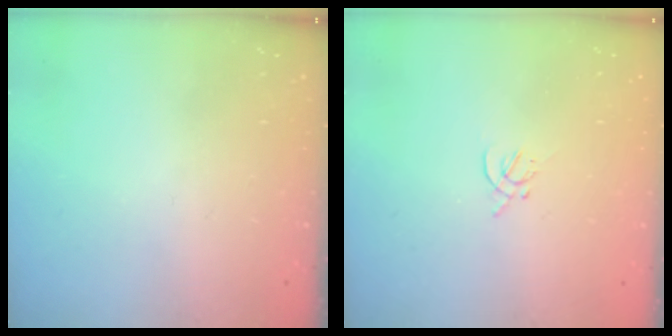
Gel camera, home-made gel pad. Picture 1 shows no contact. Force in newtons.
{"total": 1.4, "press": 1.3, "slide": 0.5}